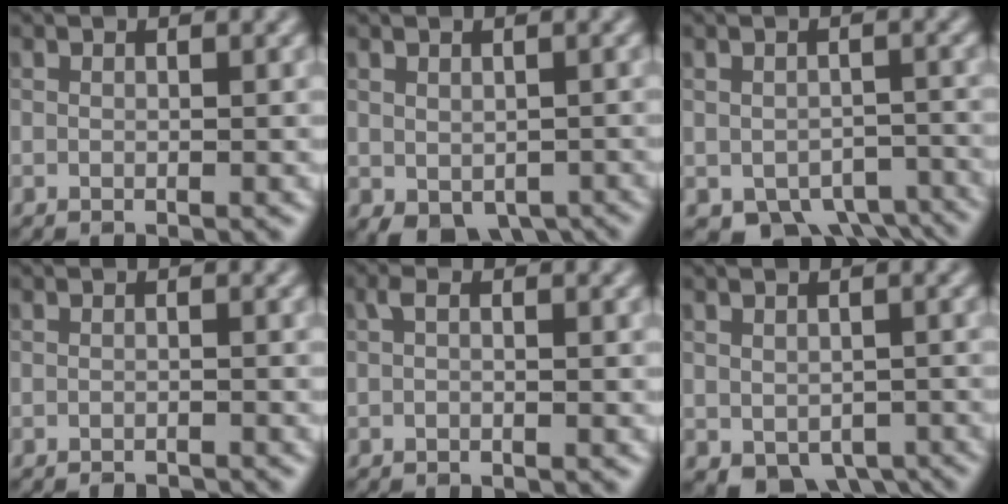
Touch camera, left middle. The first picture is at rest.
{"total": 3.7, "force": [-1.5, 2.4, 2.4], "torque": [-0.033, -0.017, -0.010]}
{"total": 5.2, "force": [-3.3, 3.1, 2.6], "torque": [-0.027, -0.019, -0.044]}
{"total": 1.5, "force": [-1.5, 0.2, 0.2], "torque": [0.005, -0.003, -0.022]}
{"total": 0.8, "force": [-0.2, 0.2, 0.7], "torque": [-0.016, 0.001, -0.004]}
{"total": 4.1, "force": [-1.9, 2.6, 2.4], "torque": [-0.029, -0.017, -0.016]}